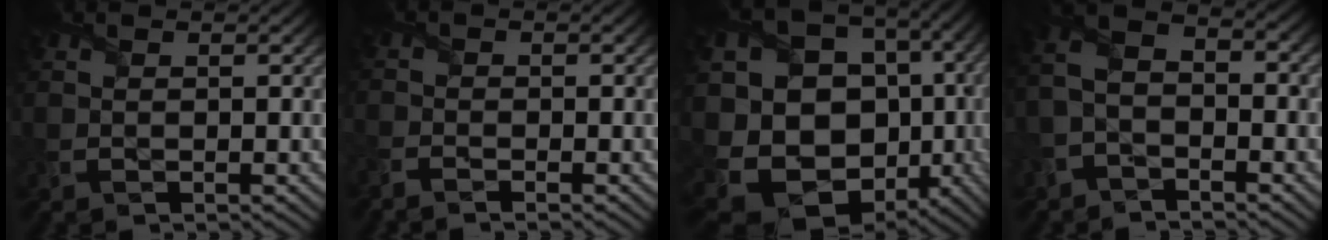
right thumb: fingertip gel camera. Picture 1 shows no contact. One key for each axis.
{"total": 2.4, "fx": -2.1, "fy": 0.6, "fz": 1.1, "tx": -0.033, "ty": -0.005, "tz": -0.051}
{"total": 19.0, "fx": -2.6, "fy": 16.2, "fz": 9.6, "tx": -0.217, "ty": -0.041, "tz": -0.003}
{"total": 5.5, "fx": -2.2, "fy": 3.1, "fz": 3.9, "tx": -0.093, "ty": 0.007, "tz": -0.060}